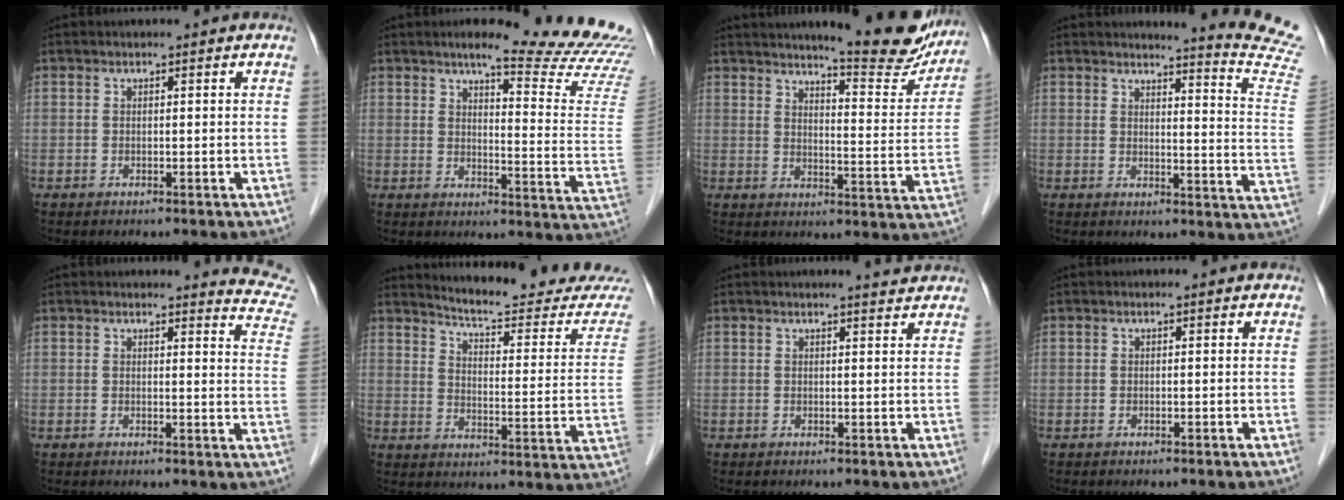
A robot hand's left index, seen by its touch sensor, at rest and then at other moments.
{"total": 17.2, "force": [15.7, -0.8, 7.0], "torque": [-0.092, -0.107, 0.174]}
{"total": 14.8, "force": [13.3, 1.5, 6.2], "torque": [-0.074, -0.040, 0.160]}
{"total": 14.1, "force": [13.6, -2.1, 2.8], "torque": [-0.031, -0.136, 0.131]}
{"total": 7.8, "force": [7.8, 0.0, 0.0], "torque": [0.012, -0.078, 0.054]}
{"total": 19.7, "force": [19.0, 0.4, 4.9], "torque": [-0.070, -0.108, 0.229]}
{"total": 2.5, "force": [2.4, -0.1, 0.6], "torque": [-0.013, -0.003, 0.026]}
{"total": 0.0}